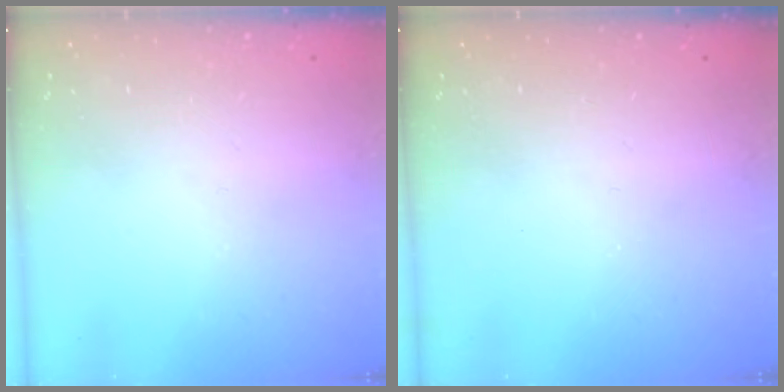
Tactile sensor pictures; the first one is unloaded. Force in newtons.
{"total": 0.0}